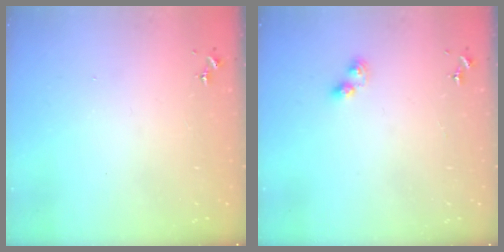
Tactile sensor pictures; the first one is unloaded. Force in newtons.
{"total": 2.8, "press": 2.8, "slide": 0.5}